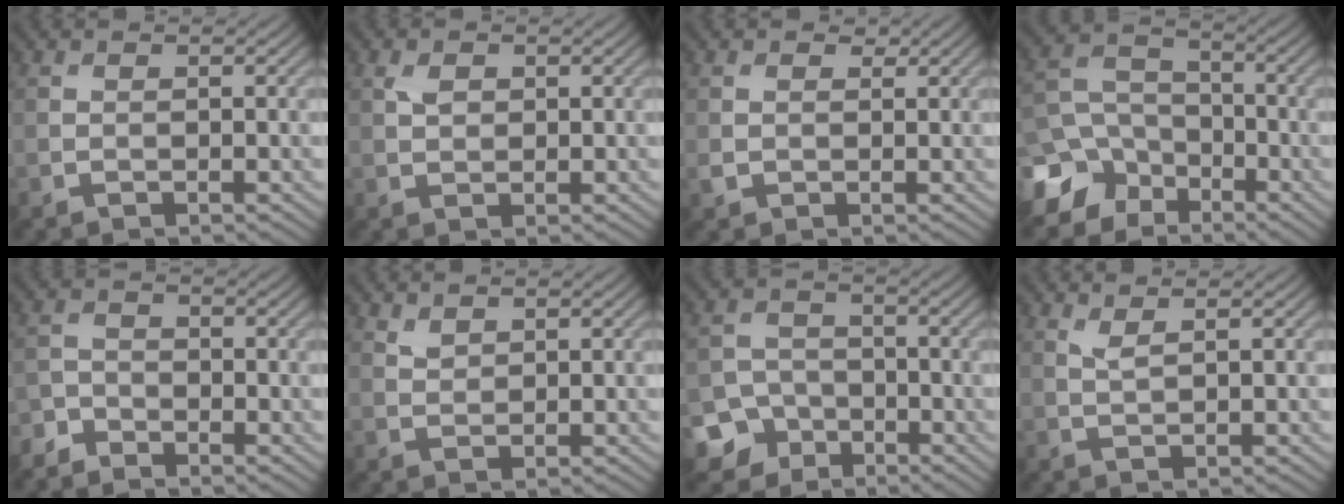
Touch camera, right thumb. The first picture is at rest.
{"total": 1.7, "force": [0.6, 1.2, 1.0], "torque": [-0.022, 0.001, 0.012]}
{"total": 1.8, "force": [0.6, 1.6, 0.6], "torque": [-0.016, -0.003, 0.009]}
{"total": 10.6, "force": [-6.4, 7.7, 3.5], "torque": [-0.096, -0.023, -0.136]}
{"total": 2.6, "force": [-2.3, 1.1, 0.2], "torque": [-0.005, -0.001, -0.059]}
{"total": 1.4, "force": [1.1, 0.7, 0.5], "torque": [-0.014, -0.003, 0.026]}
{"total": 6.7, "force": [-4.0, 5.1, 1.3], "torque": [-0.022, -0.016, -0.089]}
{"total": 1.3, "force": [0.9, 0.1, 0.9], "torque": [-0.027, 0.002, 0.020]}